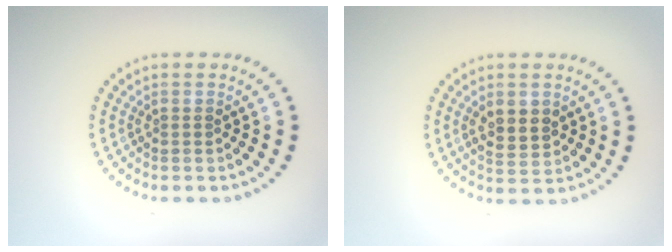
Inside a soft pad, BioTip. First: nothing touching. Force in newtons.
{"total": 3.0, "press": 3.0, "slide": 0.1}